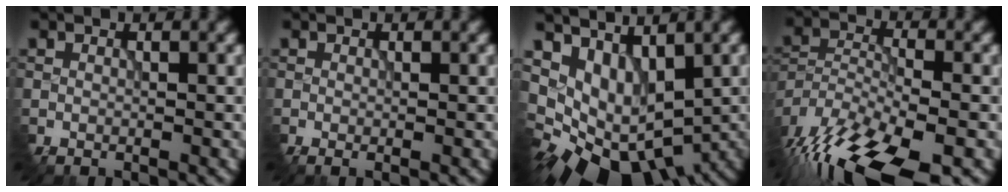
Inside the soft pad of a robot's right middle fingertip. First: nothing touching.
{"total": 0.7, "force": [-0.2, 0.1, 0.6], "torque": [-0.011, -0.004, -0.002]}
{"total": 6.8, "force": [-0.7, 5.3, 4.1], "torque": [-0.048, -0.004, 0.021]}
{"total": 12.8, "force": [-9.6, 4.3, 7.3], "torque": [-0.151, -0.022, -0.146]}